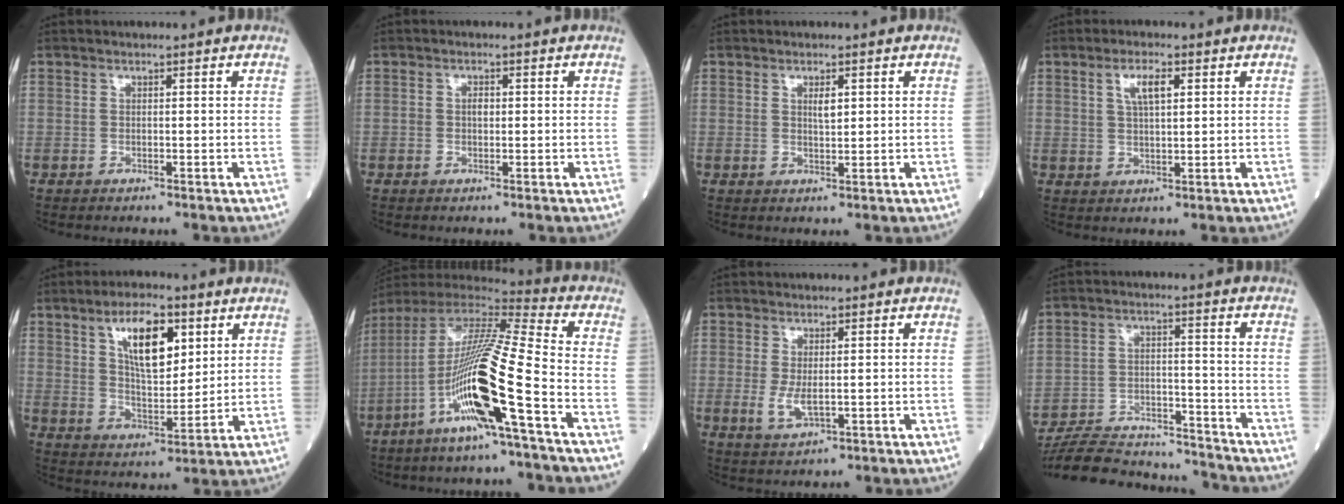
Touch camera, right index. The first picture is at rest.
{"total": 1.4, "force": [0.0, 0.8, 1.2], "torque": [-0.022, 0.002, 0.000]}
{"total": 1.8, "force": [0.7, 0.6, 1.6], "torque": [-0.026, -0.003, 0.012]}
{"total": 4.3, "force": [1.8, 1.1, 3.8], "torque": [-0.073, 0.006, 0.034]}
{"total": 10.5, "force": [4.7, 3.9, 8.5], "torque": [-0.151, 0.005, 0.088]}
{"total": 18.3, "force": [-6.7, -0.2, 17.0], "torque": [-0.341, -0.013, -0.135]}
{"total": 3.4, "force": [-0.3, 1.4, 3.0], "torque": [-0.063, -0.008, 0.001]}
{"total": 18.3, "force": [-17.5, 3.1, 4.3], "torque": [-0.097, 0.006, -0.266]}